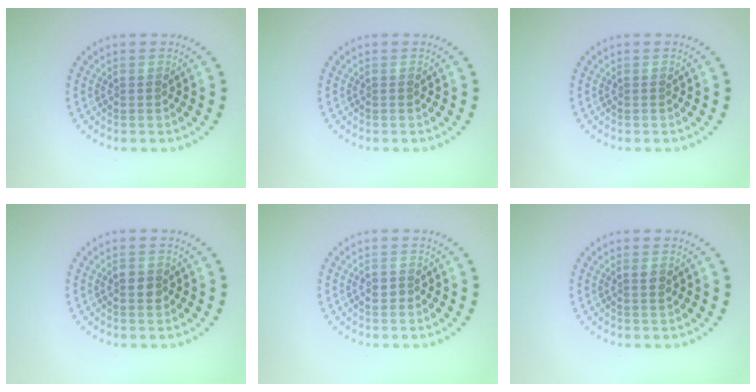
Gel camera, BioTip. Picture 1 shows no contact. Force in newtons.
{"total": 0.0}
{"total": 0.0}
{"total": 1.3, "press": 1.3, "slide": 0.1}
{"total": 0.6, "press": 0.6, "slide": 0.1}
{"total": 0.9, "press": 0.8, "slide": 0.5}